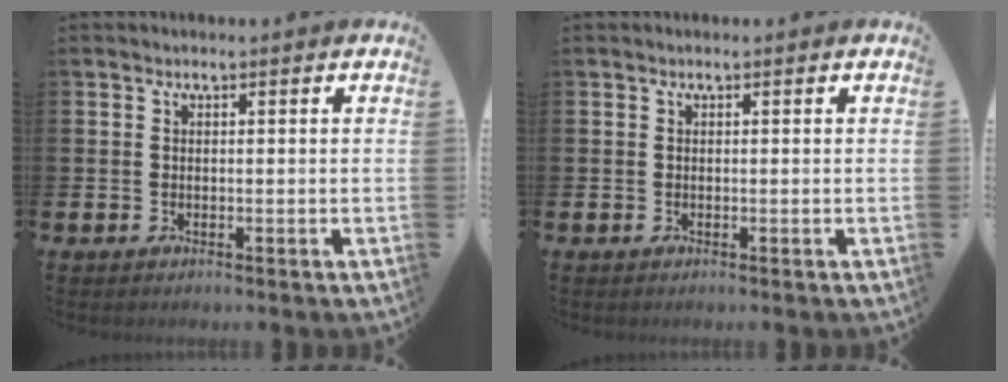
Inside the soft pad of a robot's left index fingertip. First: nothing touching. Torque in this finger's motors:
{"motor_torque": [-0.12, 0.11, 0.01, 0.01]}